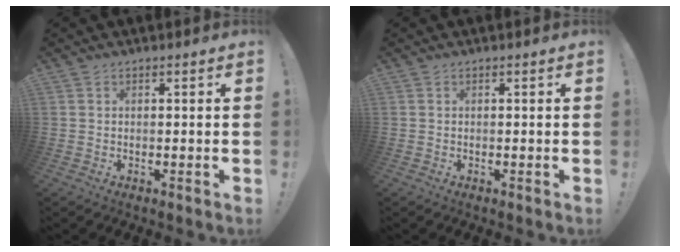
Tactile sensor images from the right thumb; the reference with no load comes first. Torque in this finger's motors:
{"motor_torque": [0.00, 0.00, 0.00, 0.00, 0.00]}